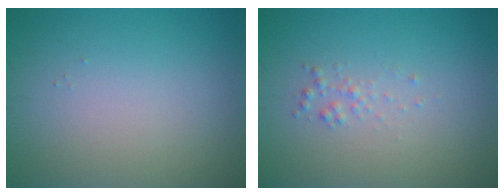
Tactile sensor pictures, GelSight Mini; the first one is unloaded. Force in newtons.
{"total": 0.9, "press": 0.9, "slide": 0.0}